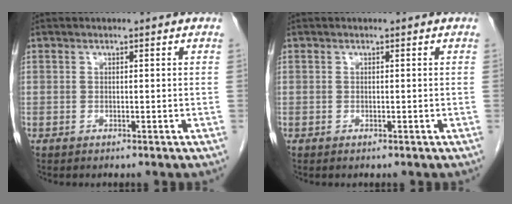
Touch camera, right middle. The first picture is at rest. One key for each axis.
{"total": 0.0}